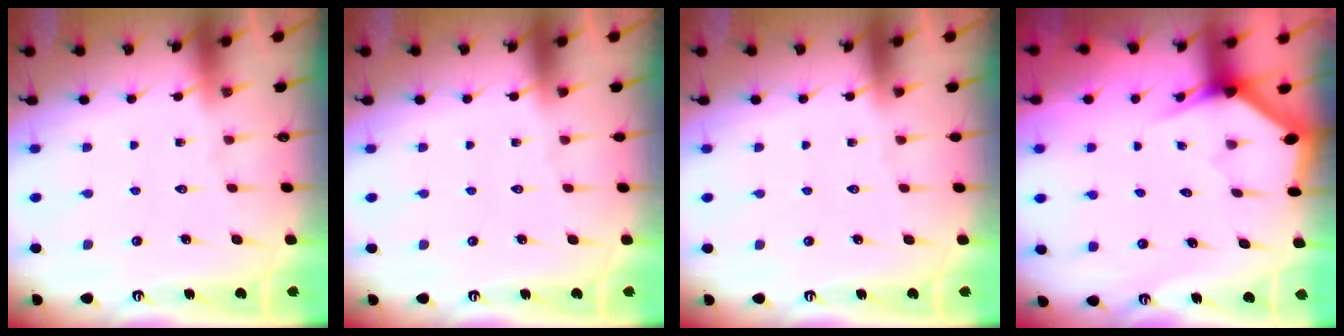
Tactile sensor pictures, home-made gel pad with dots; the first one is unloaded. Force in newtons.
{"total": 0.0}
{"total": 0.0}
{"total": 2.9, "press": 2.9, "slide": 0.1}